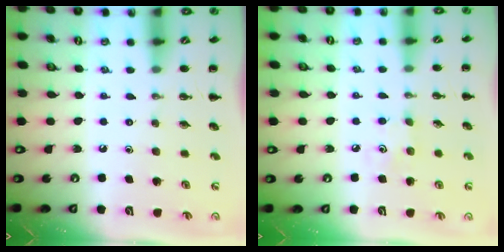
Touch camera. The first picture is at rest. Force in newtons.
{"total": 3.6, "press": 3.5, "slide": 1.0}